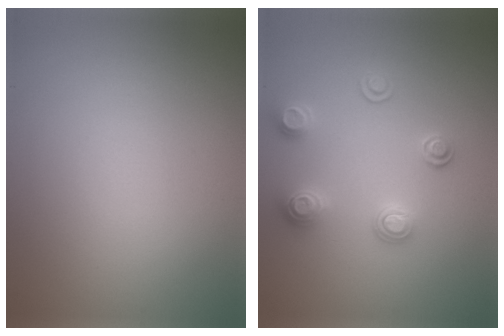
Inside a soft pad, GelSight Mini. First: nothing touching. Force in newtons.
{"total": 2.6, "press": 2.6, "slide": 0.4}